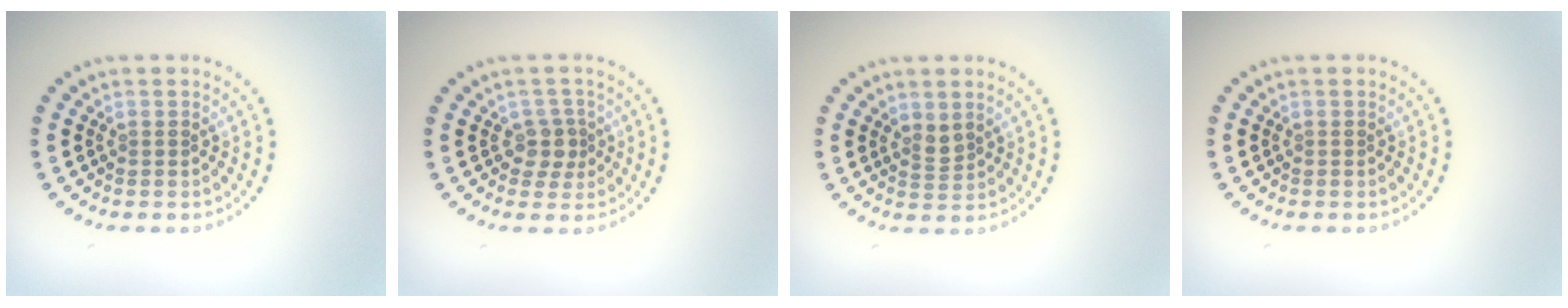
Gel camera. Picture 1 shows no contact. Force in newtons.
{"total": 2.0, "press": 1.7, "slide": 1.2}
{"total": 1.5, "press": 1.1, "slide": 0.9}
{"total": 0.0}